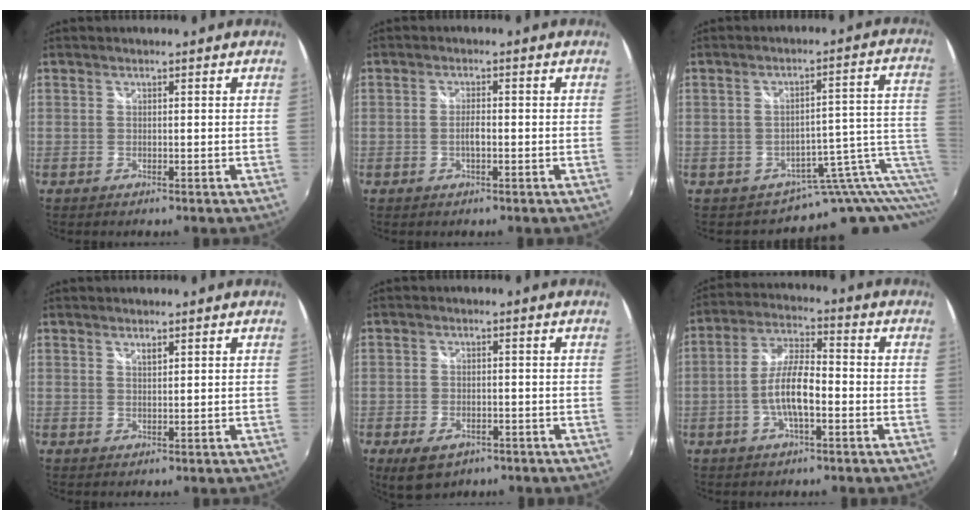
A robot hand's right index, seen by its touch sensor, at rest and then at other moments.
{"total": 2.1, "force": [-0.6, 0.7, 1.9], "torque": [-0.036, 0.002, -0.011]}
{"total": 7.7, "force": [-4.7, 3.6, 4.8], "torque": [-0.032, 0.021, -0.070]}
{"total": 1.1, "force": [0.9, 0.4, 0.5], "torque": [-0.005, 0.000, 0.015]}
{"total": 6.6, "force": [-3.9, 3.8, 3.7], "torque": [-0.087, -0.018, -0.061]}
{"total": 8.9, "force": [-2.7, 2.6, 8.0], "torque": [-0.164, 0.009, -0.050]}